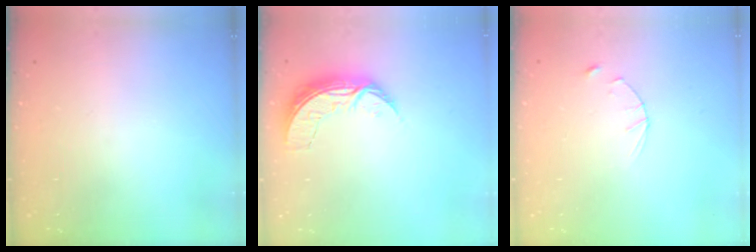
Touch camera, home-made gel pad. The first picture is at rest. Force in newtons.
{"total": 7.3, "press": 7.3, "slide": 0.6}
{"total": 2.8, "press": 2.8, "slide": 0.4}